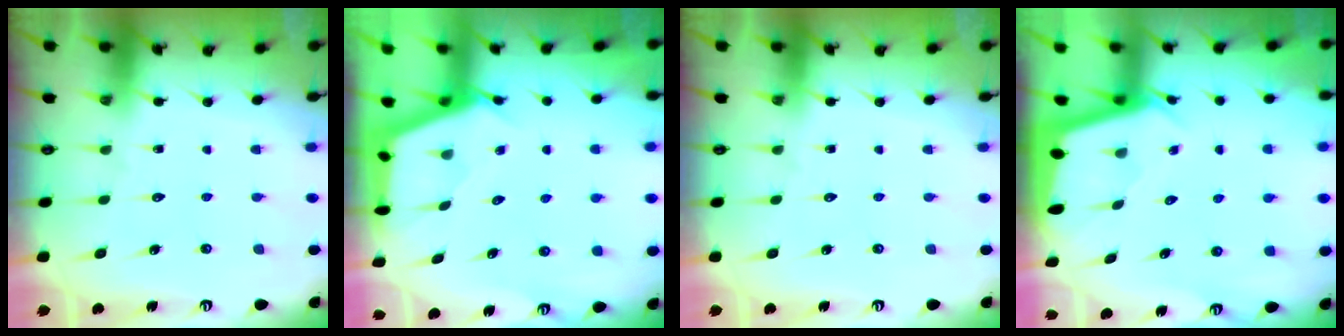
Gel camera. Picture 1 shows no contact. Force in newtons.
{"total": 2.9, "press": 2.8, "slide": 0.4}
{"total": 0.0}
{"total": 2.0, "press": 2.0, "slide": 0.2}